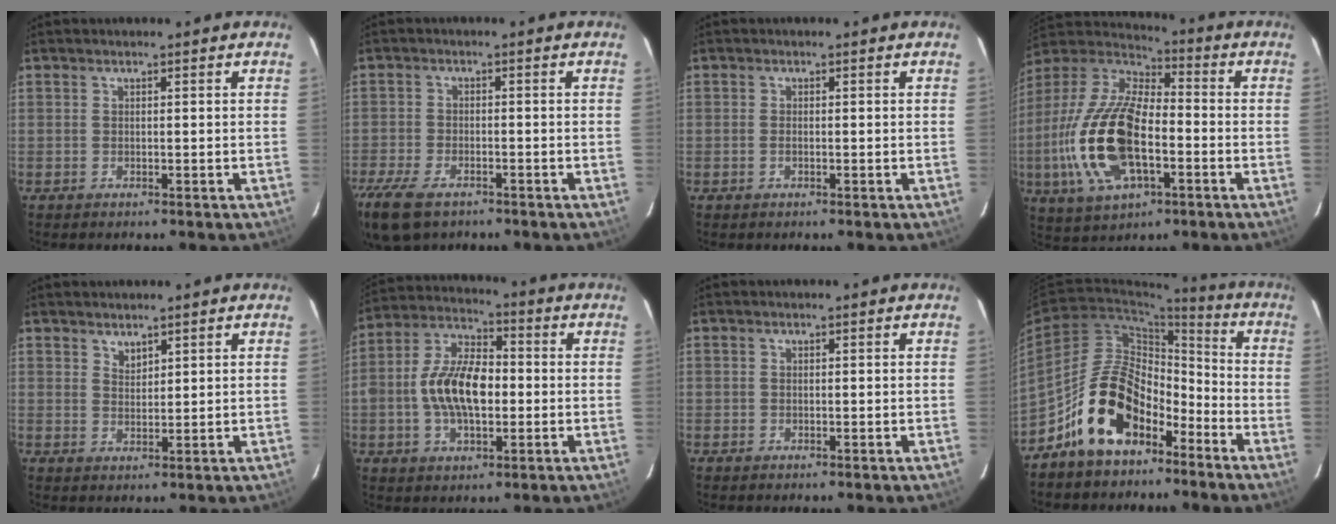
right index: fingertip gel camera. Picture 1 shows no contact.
{"total": 11.7, "force": [-8.0, 5.6, 6.5], "torque": [-0.176, -0.038, -0.149]}
{"total": 0.8, "force": [-0.2, 0.4, 0.7], "torque": [-0.014, 0.000, -0.005]}
{"total": 21.7, "force": [-5.0, 10.3, 18.5], "torque": [-0.401, -0.011, -0.091]}
{"total": 2.1, "force": [1.8, 0.9, 0.5], "torque": [-0.006, 0.001, 0.034]}
{"total": 13.2, "force": [-1.4, 7.0, 11.1], "torque": [-0.219, 0.018, -0.029]}
{"total": 0.0}
{"total": 15.5, "force": [-9.6, 8.4, 8.7], "torque": [-0.157, 0.034, -0.156]}